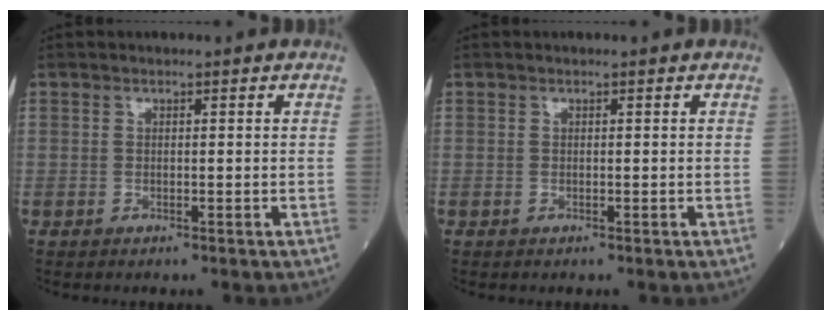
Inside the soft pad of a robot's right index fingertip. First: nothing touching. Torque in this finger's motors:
{"motor_torque": [-0.13, 0.00, 0.01, 0.00]}